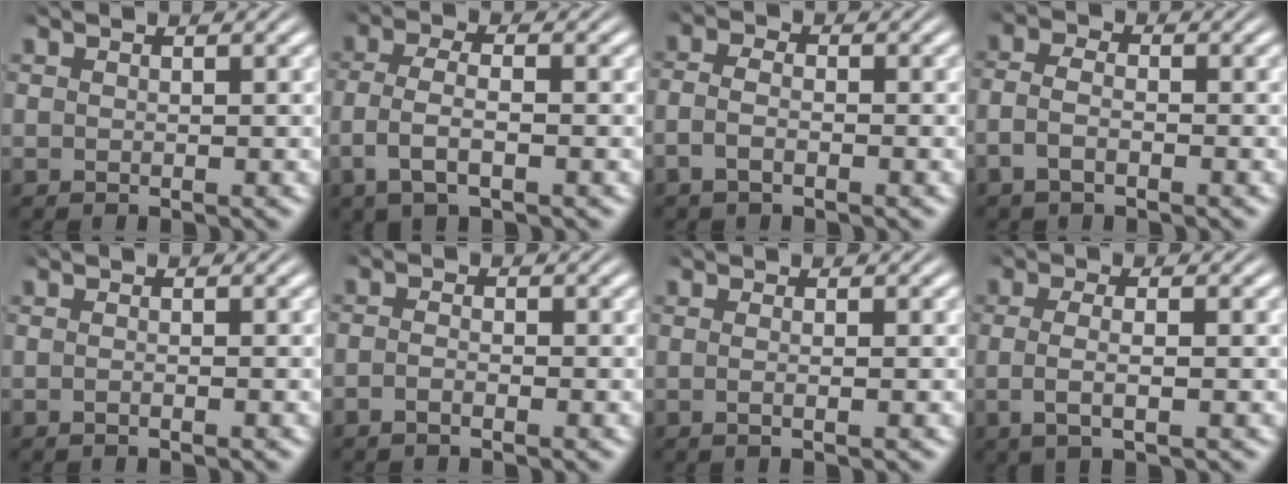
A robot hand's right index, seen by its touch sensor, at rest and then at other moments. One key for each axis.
{"total": 3.8, "fx": -1.2, "fy": 1.8, "fz": 3.1, "tx": -0.071, "ty": -0.011, "tz": -0.016}
{"total": 2.4, "fx": -1.1, "fy": 1.4, "fz": 1.6, "tx": -0.043, "ty": -0.011, "tz": -0.018}
{"total": 2.9, "fx": -1.3, "fy": 1.9, "fz": 1.9, "tx": -0.051, "ty": -0.012, "tz": -0.020}
{"total": 0.6, "fx": -0.5, "fy": -0.1, "fz": 0.3, "tx": -0.005, "ty": 0.002, "tz": -0.014}
{"total": 1.4, "fx": -1.1, "fy": 0.6, "fz": 0.6, "tx": -0.016, "ty": -0.007, "tz": -0.023}
{"total": 1.1, "fx": -0.4, "fy": -0.3, "fz": 1.0, "tx": -0.021, "ty": -0.007, "tz": -0.006}
{"total": 3.0, "fx": -0.4, "fy": 1.0, "fz": 2.8, "tx": -0.062, "ty": -0.011, "tz": -0.001}